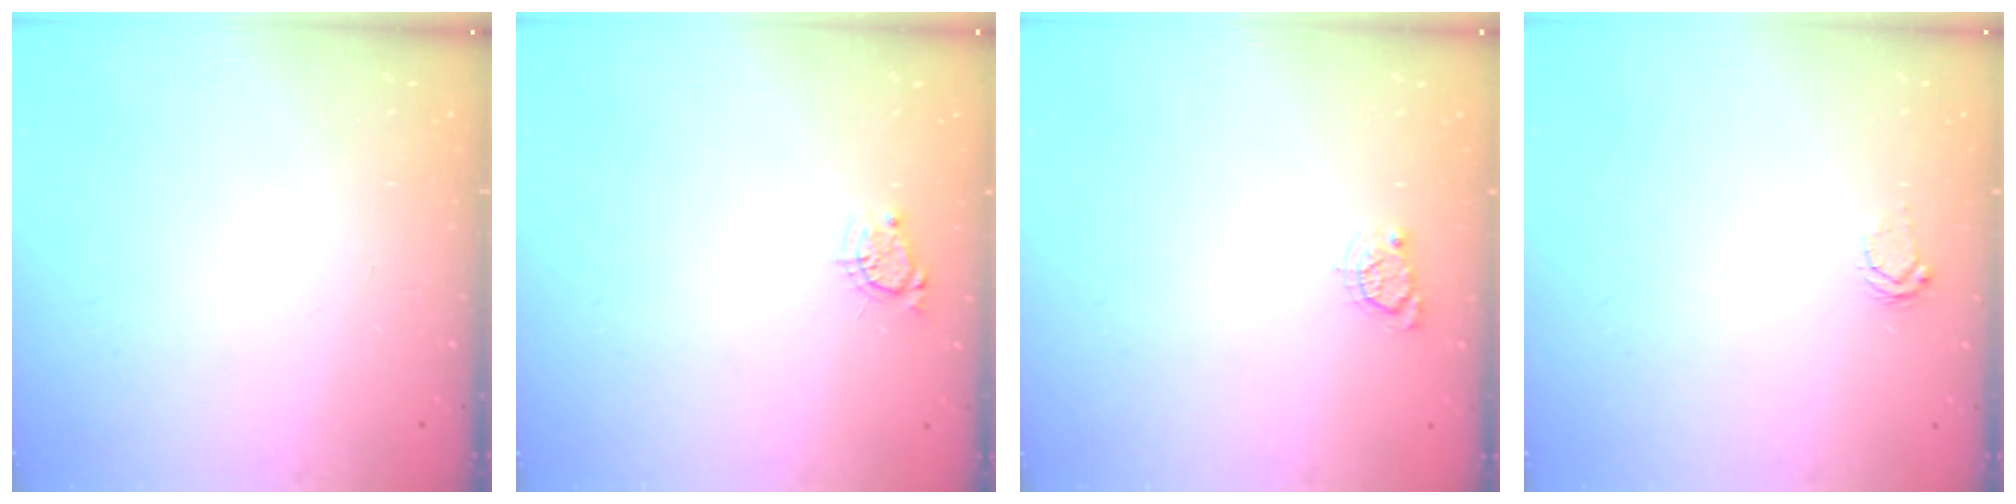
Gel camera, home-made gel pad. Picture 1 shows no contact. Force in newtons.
{"total": 4.0, "press": 4.0, "slide": 0.3}
{"total": 3.3, "press": 3.3, "slide": 0.4}
{"total": 2.6, "press": 2.6, "slide": 0.3}